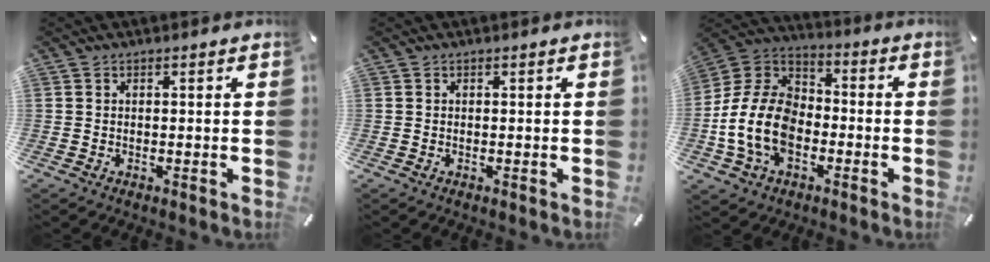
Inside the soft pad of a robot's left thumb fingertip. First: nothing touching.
{"total": 0.0}
{"total": 14.8, "force": [-4.5, 10.7, 9.2], "torque": [-0.216, 0.022, -0.086]}